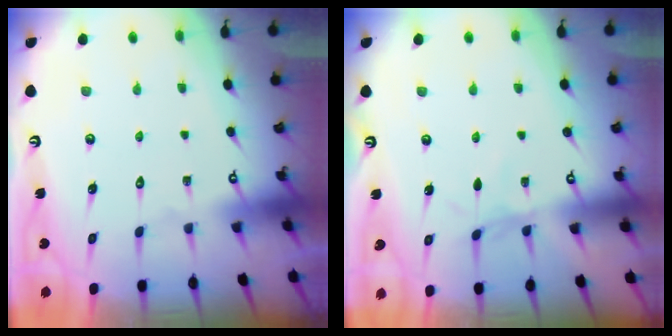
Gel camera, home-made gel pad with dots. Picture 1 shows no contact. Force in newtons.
{"total": 3.1, "press": 3.0, "slide": 0.5}